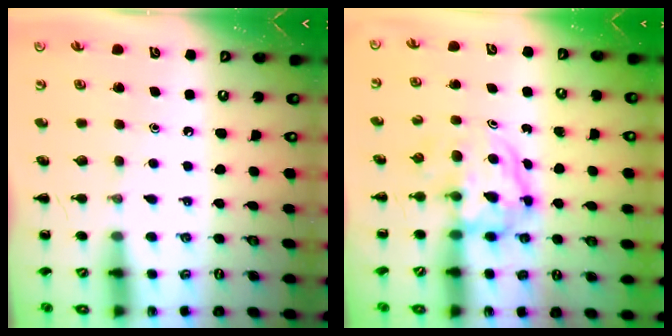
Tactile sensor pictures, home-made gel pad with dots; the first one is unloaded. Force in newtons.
{"total": 3.8, "press": 3.7, "slide": 0.4}